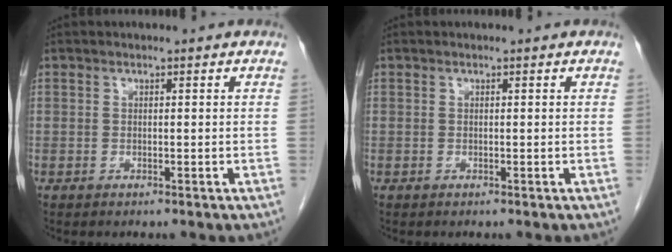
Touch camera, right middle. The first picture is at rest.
{"total": 0.0}